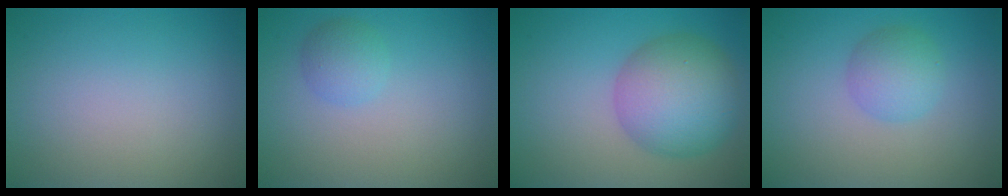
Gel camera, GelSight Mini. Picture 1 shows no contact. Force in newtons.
{"total": 1.8, "press": 1.8, "slide": 0.1}
{"total": 7.8, "press": 7.8, "slide": 0.2}
{"total": 2.8, "press": 2.8, "slide": 0.1}